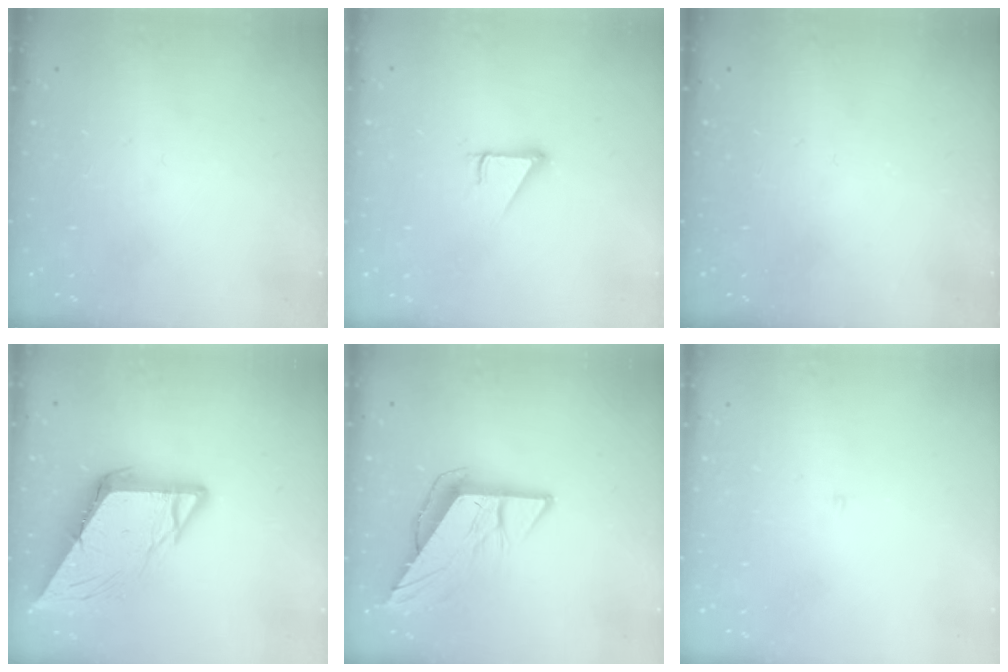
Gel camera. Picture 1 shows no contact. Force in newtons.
{"total": 2.7, "press": 2.7, "slide": 0.0}
{"total": 0.0}
{"total": 11.0, "press": 10.9, "slide": 1.2}
{"total": 9.3, "press": 9.3, "slide": 0.5}
{"total": 2.1, "press": 2.1, "slide": 0.2}